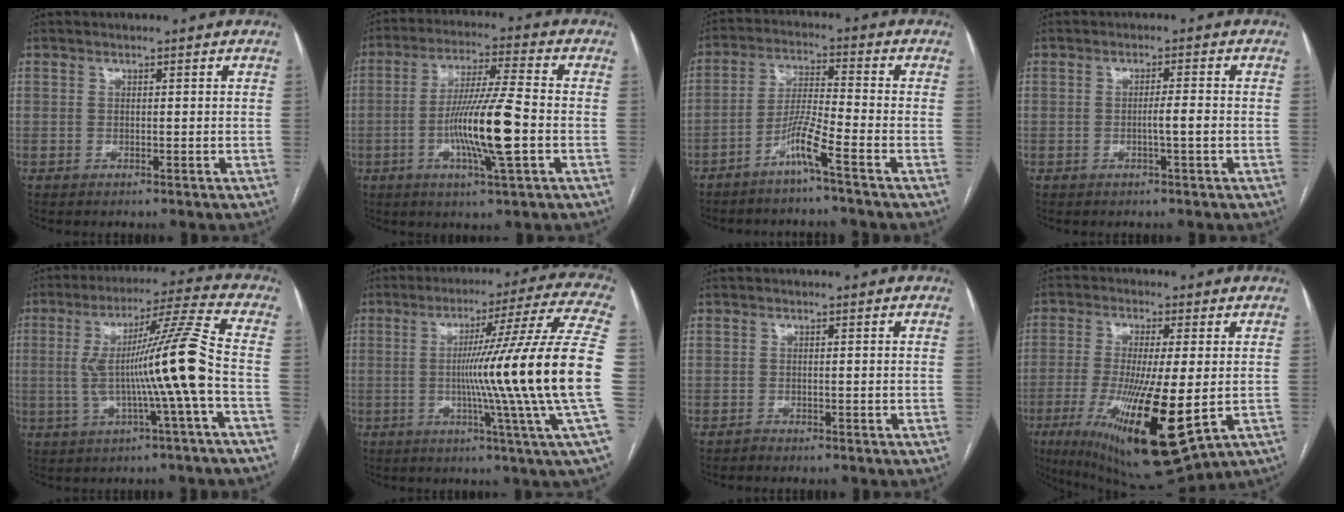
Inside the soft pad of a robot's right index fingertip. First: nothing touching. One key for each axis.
{"total": 12.4, "fx": -2.8, "fy": 0.0, "fz": 12.1, "tx": -0.229, "ty": -0.009, "tz": -0.056}
{"total": 5.9, "fx": -3.8, "fy": -0.8, "fz": 4.4, "tx": -0.091, "ty": 0.001, "tz": -0.080}
{"total": 2.6, "fx": -0.7, "fy": -0.1, "fz": 2.5, "tx": -0.040, "ty": 0.000, "tz": -0.013}
{"total": 13.2, "fx": -1.7, "fy": -1.9, "fz": 12.9, "tx": -0.226, "ty": 0.012, "tz": -0.031}
{"total": 22.3, "fx": -1.7, "fy": -3.2, "fz": 22.0, "tx": -0.268, "ty": -0.006, "tz": -0.049}
{"total": 0.0}
{"total": 17.9, "fx": -4.3, "fy": 2.9, "fz": 17.1, "tx": -0.300, "ty": -0.042, "tz": -0.054}